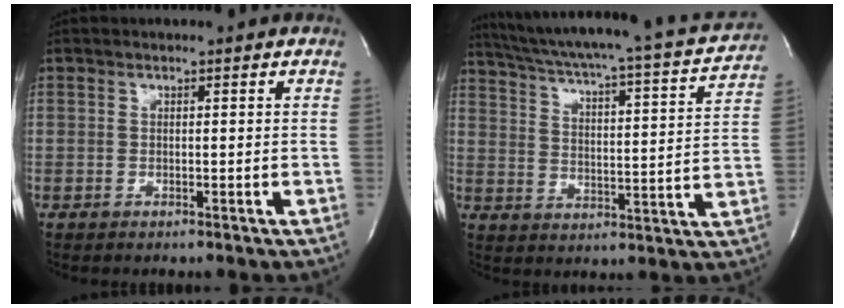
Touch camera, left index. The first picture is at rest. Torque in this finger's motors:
{"motor_torque": [0.41, -0.69, 0.07, 0.10]}